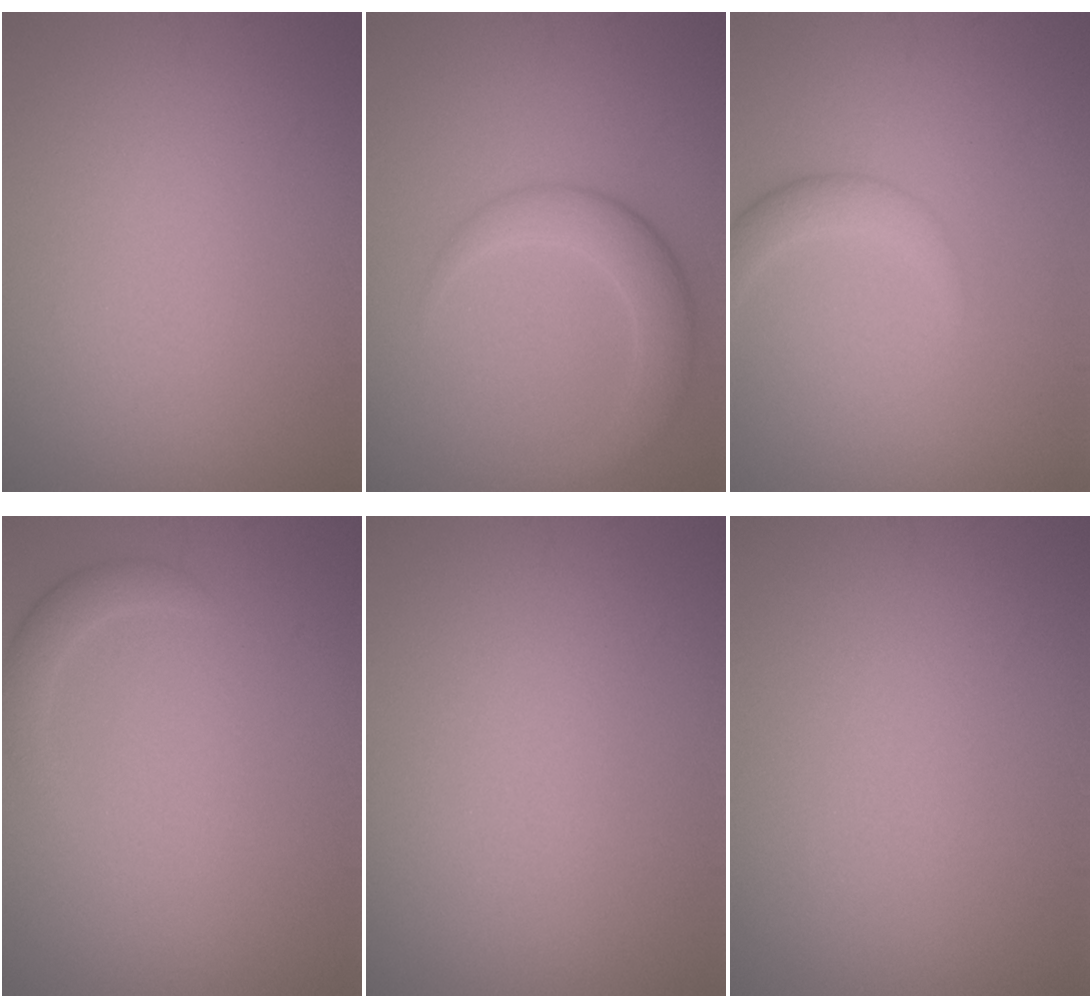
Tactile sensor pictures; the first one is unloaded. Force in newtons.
{"total": 3.6, "press": 3.6, "slide": 0.1}
{"total": 2.0, "press": 2.0, "slide": 0.1}
{"total": 1.6, "press": 1.6, "slide": 0.1}
{"total": 0.0}
{"total": 0.0}